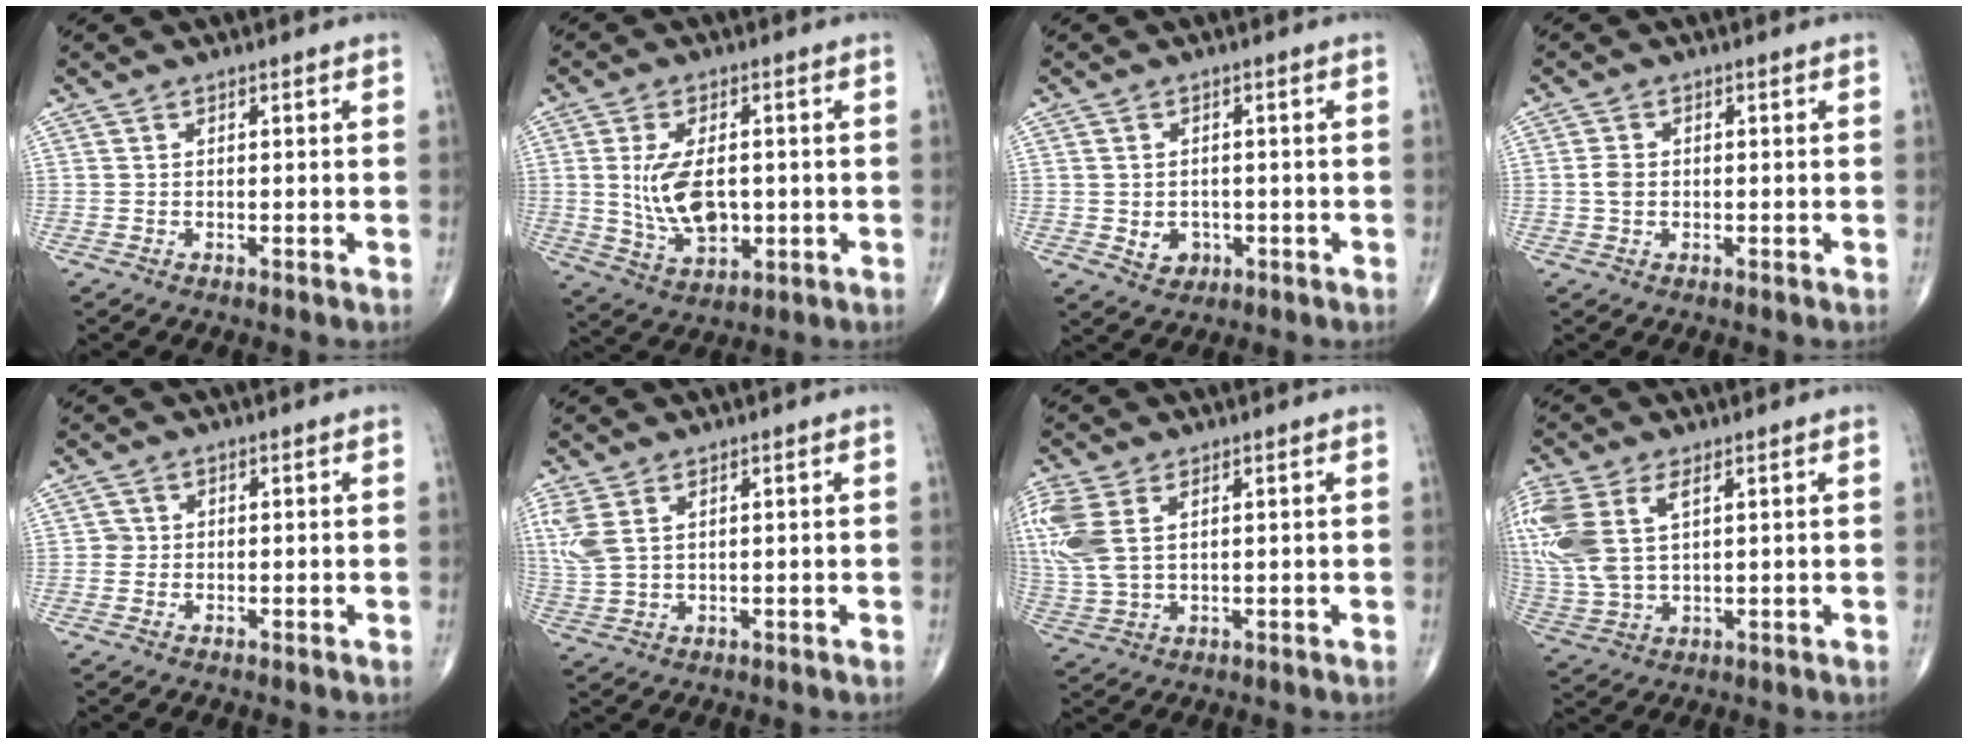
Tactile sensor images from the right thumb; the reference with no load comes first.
{"total": 10.5, "force": [0.1, 5.9, 8.7], "torque": [-0.155, -0.008, 0.016]}
{"total": 3.8, "force": [-0.8, 3.2, 1.9], "torque": [-0.016, 0.002, -0.003]}
{"total": 2.1, "force": [-0.2, 1.6, 1.4], "torque": [-0.027, 0.003, -0.005]}
{"total": 1.0, "force": [-0.1, 1.0, 0.1], "torque": [0.005, 0.003, -0.003]}
{"total": 5.2, "force": [2.0, 2.7, 3.9], "torque": [-0.109, 0.002, 0.052]}
{"total": 10.5, "force": [3.1, 6.0, 8.0], "torque": [-0.219, 0.005, 0.072]}
{"total": 14.8, "force": [4.7, 8.2, 11.4], "torque": [-0.295, 0.001, 0.097]}